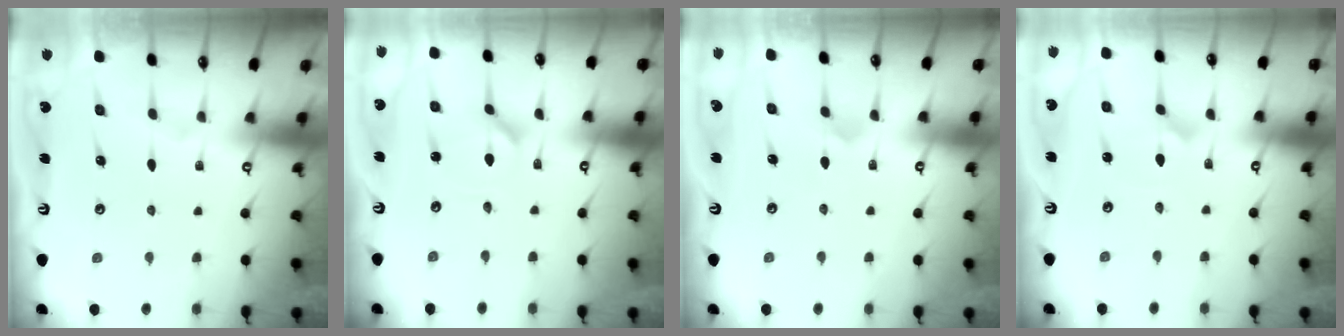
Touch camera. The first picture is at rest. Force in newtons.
{"total": 2.0, "press": 2.0, "slide": 0.3}
{"total": 2.3, "press": 2.3, "slide": 0.2}
{"total": 2.0, "press": 2.0, "slide": 0.1}